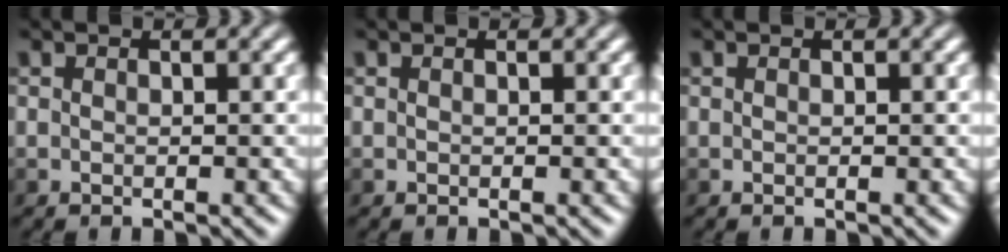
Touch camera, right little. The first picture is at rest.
{"total": 0.0}
{"total": 0.0}